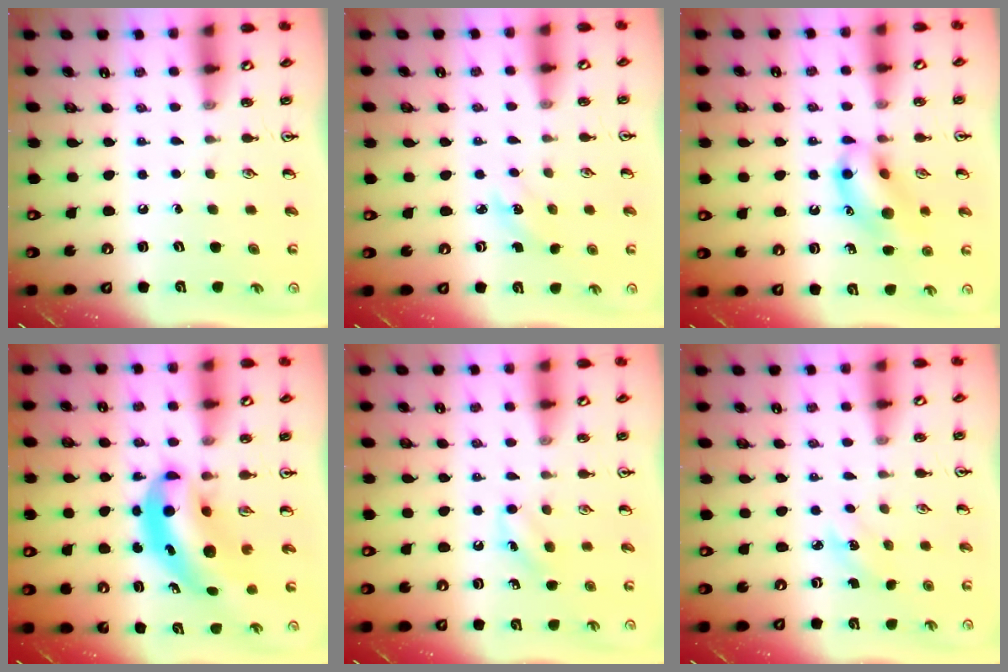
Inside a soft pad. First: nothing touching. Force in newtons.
{"total": 2.1, "press": 2.0, "slide": 0.8}
{"total": 13.0, "press": 12.8, "slide": 2.1}
{"total": 8.5, "press": 8.2, "slide": 2.4}
{"total": 6.3, "press": 6.0, "slide": 2.0}
{"total": 2.4, "press": 2.2, "slide": 0.8}